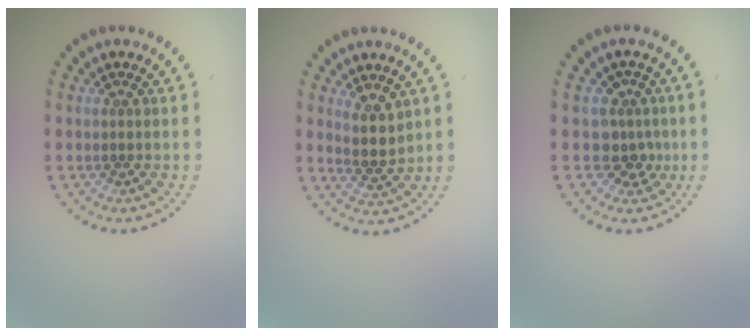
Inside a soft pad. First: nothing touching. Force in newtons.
{"total": 2.6, "press": 2.1, "slide": 1.5}
{"total": 2.6, "press": 1.9, "slide": 1.7}